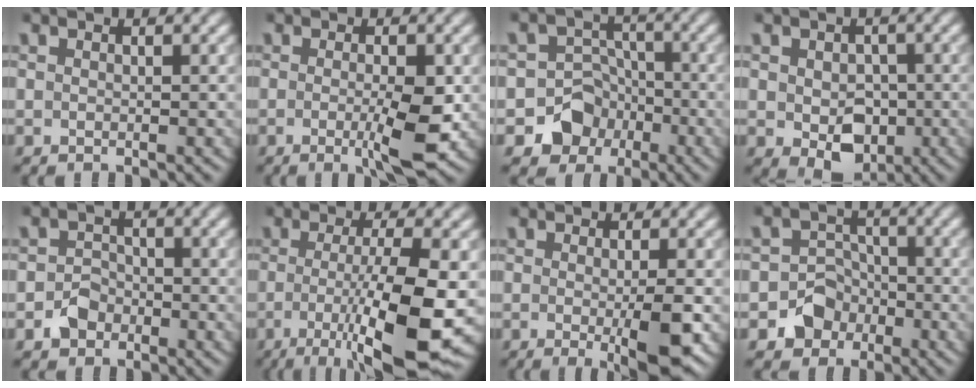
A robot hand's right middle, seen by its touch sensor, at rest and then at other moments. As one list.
[{"total": 4.3, "force": [-0.7, 0.8, 4.2], "torque": [-0.070, -0.011, -0.011]}, {"total": 5.2, "force": [-2.6, 4.4, 1.1], "torque": [0.018, 0.009, -0.059]}, {"total": 4.6, "force": [-0.9, 3.2, 3.1], "torque": [-0.048, -0.012, -0.011]}, {"total": 2.0, "force": [-1.1, 1.6, 0.6], "torque": [-0.003, 0.006, -0.023]}, {"total": 10.8, "force": [-2.5, 2.4, 10.2], "torque": [-0.153, -0.024, -0.039]}, {"total": 4.4, "force": [-0.9, 0.7, 4.3], "torque": [-0.065, -0.011, -0.010]}, {"total": 3.5, "force": [-1.8, 3.0, 0.6], "torque": [0.017, 0.010, -0.036]}]